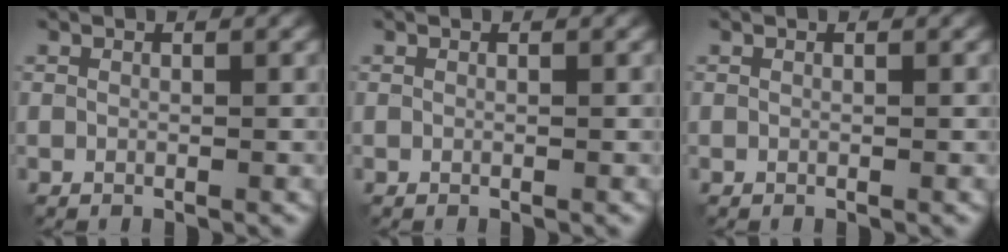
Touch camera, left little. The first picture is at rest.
{"total": 0.0}
{"total": 0.0}